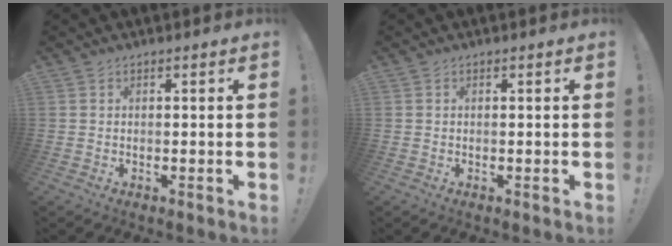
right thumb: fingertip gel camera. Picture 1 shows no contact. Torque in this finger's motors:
{"motor_torque": [0.14, -0.34, -0.12, 0.11, 0.00]}